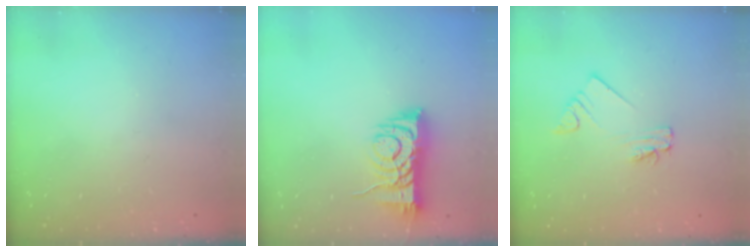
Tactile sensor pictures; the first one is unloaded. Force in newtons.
{"total": 7.6, "press": 7.5, "slide": 1.2}
{"total": 2.0, "press": 2.0, "slide": 0.1}